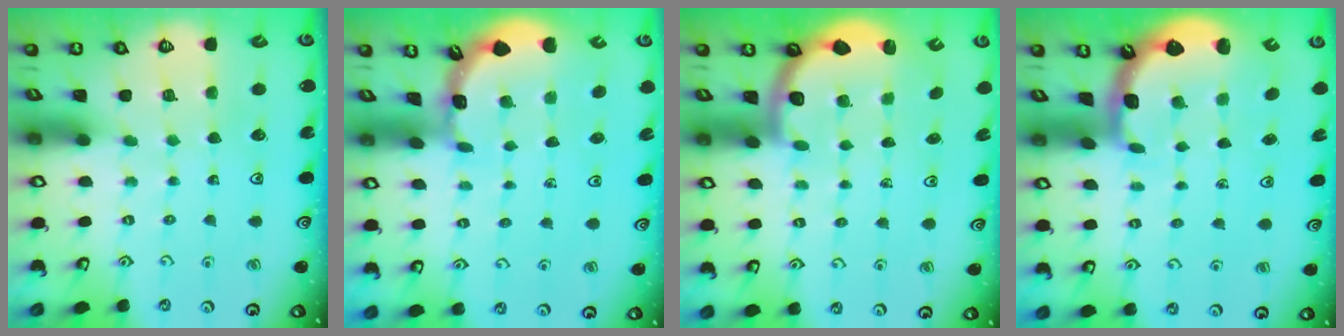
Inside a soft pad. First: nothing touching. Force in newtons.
{"total": 1.8, "press": 1.8, "slide": 0.1}
{"total": 2.5, "press": 2.4, "slide": 0.7}
{"total": 2.6, "press": 1.3, "slide": 2.2}